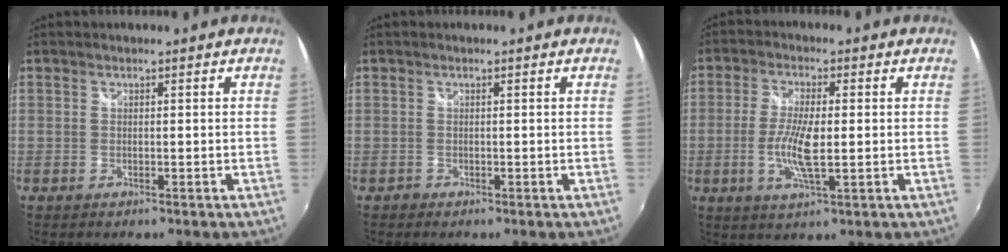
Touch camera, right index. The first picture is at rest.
{"total": 0.8, "force": [-0.6, 0.6, -0.1], "torque": [0.001, 0.001, -0.011]}
{"total": 7.6, "force": [-1.0, 1.7, 7.3], "torque": [-0.145, -0.004, -0.020]}